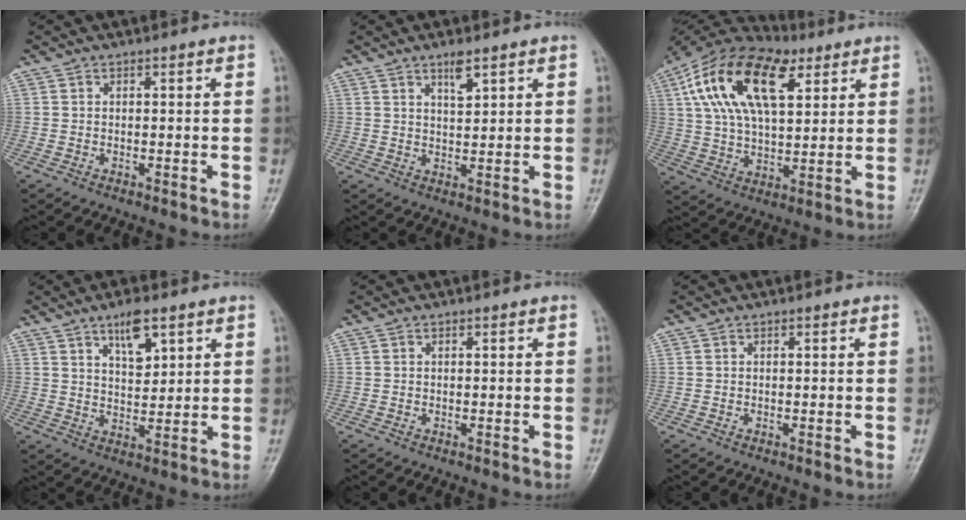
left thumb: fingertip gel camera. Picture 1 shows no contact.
{"total": 3.6, "force": [2.3, 1.0, 2.6], "torque": [-0.040, -0.013, 0.042]}
{"total": 21.4, "force": [8.3, 10.9, 16.4], "torque": [-0.286, 0.003, 0.144]}
{"total": 6.9, "force": [4.0, 2.7, 4.9], "torque": [-0.067, -0.027, 0.069]}
{"total": 0.0}
{"total": 0.0}